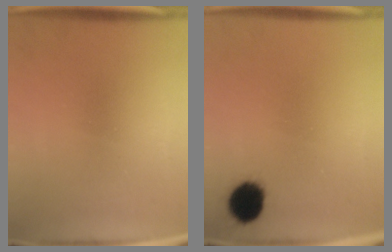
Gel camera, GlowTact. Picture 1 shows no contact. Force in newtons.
{"total": 7.4}